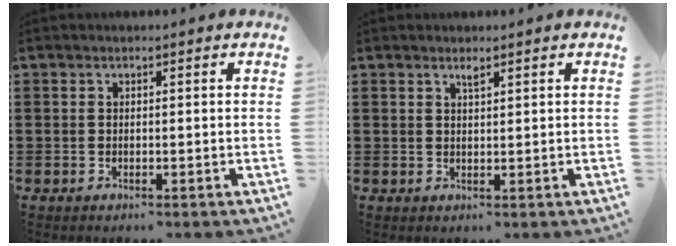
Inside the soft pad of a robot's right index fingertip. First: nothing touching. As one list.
[{"total": 1.1, "force": [0.8, 0.1, 0.7], "torque": [-0.015, -0.001, 0.015]}]